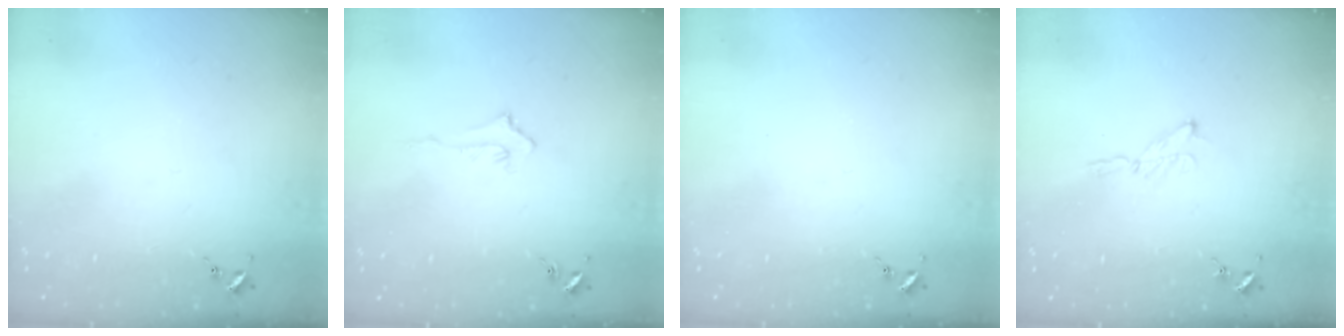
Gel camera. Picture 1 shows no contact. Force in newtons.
{"total": 3.4, "press": 3.4, "slide": 0.4}
{"total": 0.0}
{"total": 5.3, "press": 5.2, "slide": 0.6}